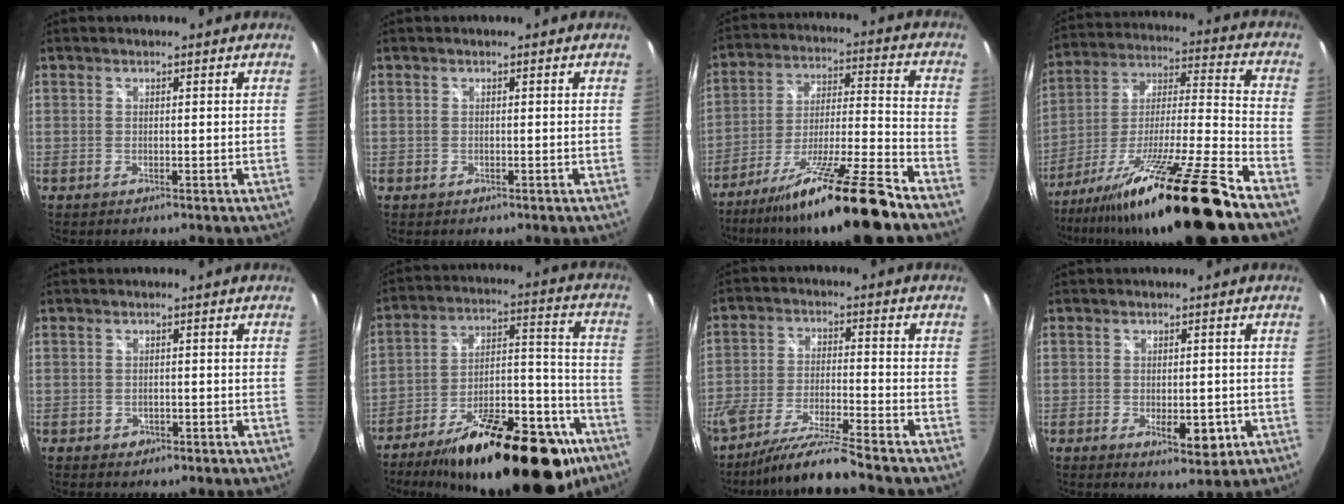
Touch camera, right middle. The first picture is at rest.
{"total": 0.7, "force": [-0.3, 0.6, 0.1], "torque": [-0.001, -0.003, -0.006]}
{"total": 18.4, "force": [-14.4, -0.4, 11.5], "torque": [-0.210, -0.015, -0.240]}
{"total": 23.8, "force": [-17.6, -0.6, 16.0], "torque": [-0.264, -0.031, -0.297]}
{"total": 1.8, "force": [-0.7, 1.6, 0.5], "torque": [-0.010, -0.002, -0.009]}
{"total": 30.9, "force": [-20.3, 11.6, 20.1], "torque": [-0.295, 0.011, -0.285]}
{"total": 9.9, "force": [-8.7, -1.5, 4.5], "torque": [-0.096, -0.010, -0.160]}
{"total": 5.5, "force": [-1.7, 2.8, 4.4], "torque": [-0.067, -0.010, -0.016]}